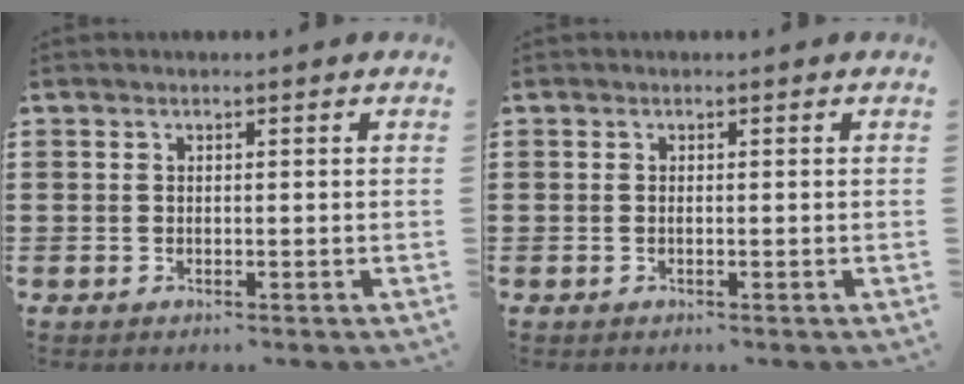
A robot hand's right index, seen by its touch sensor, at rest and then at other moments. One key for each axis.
{"total": 0.0}